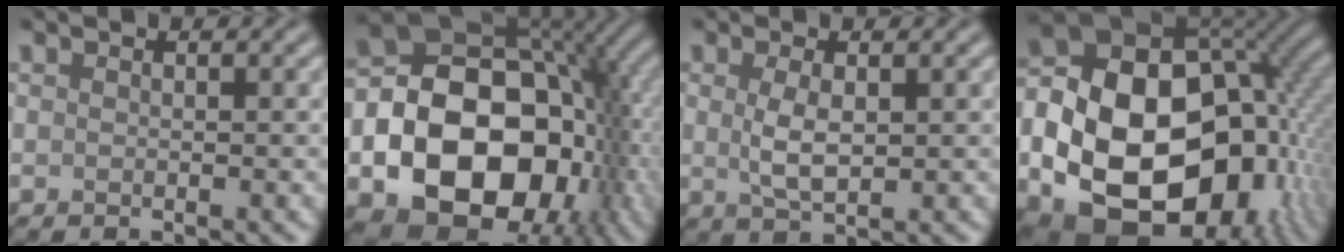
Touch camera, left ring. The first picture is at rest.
{"total": 18.1, "force": [-3.9, 13.5, 11.4], "torque": [-0.172, -0.020, -0.067]}
{"total": 2.7, "force": [0.3, 1.1, 2.4], "torque": [-0.057, -0.001, 0.008]}
{"total": 21.4, "force": [-4.5, 15.7, 13.7], "torque": [-0.230, -0.036, -0.068]}